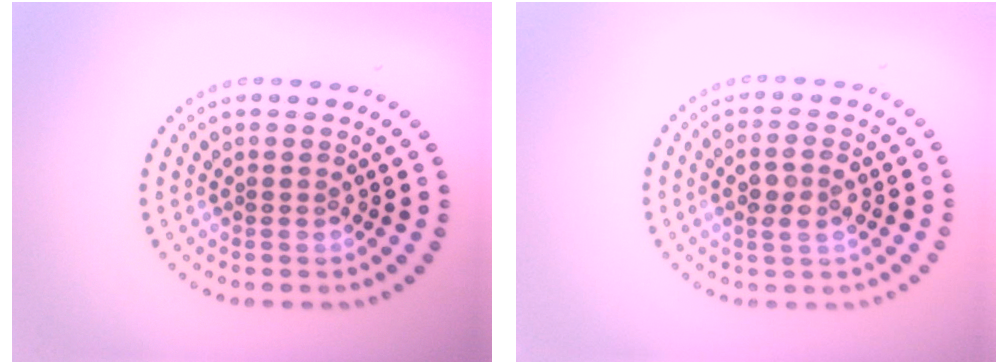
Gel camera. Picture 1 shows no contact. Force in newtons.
{"total": 2.4, "press": 2.3, "slide": 0.5}